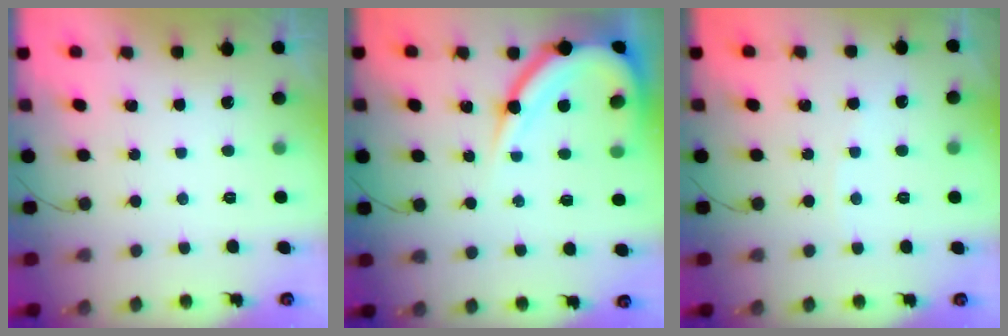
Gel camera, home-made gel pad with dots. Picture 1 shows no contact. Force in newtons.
{"total": 12.2, "press": 12.2, "slide": 1.0}
{"total": 1.5, "press": 1.4, "slide": 0.3}